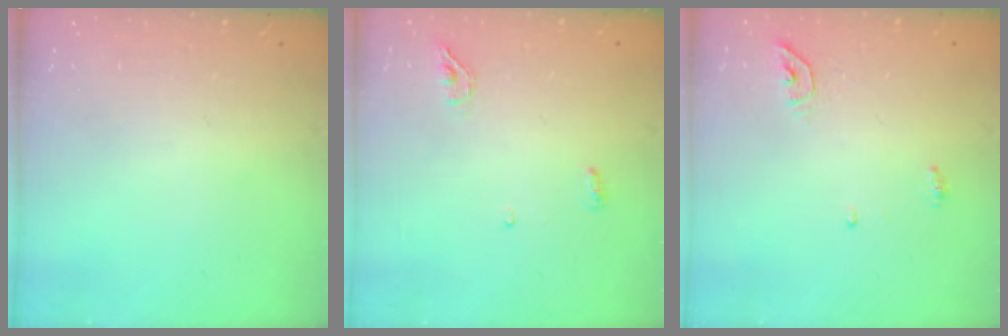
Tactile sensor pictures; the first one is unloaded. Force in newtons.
{"total": 3.8, "press": 3.5, "slide": 1.4}
{"total": 4.5, "press": 4.5, "slide": 0.2}